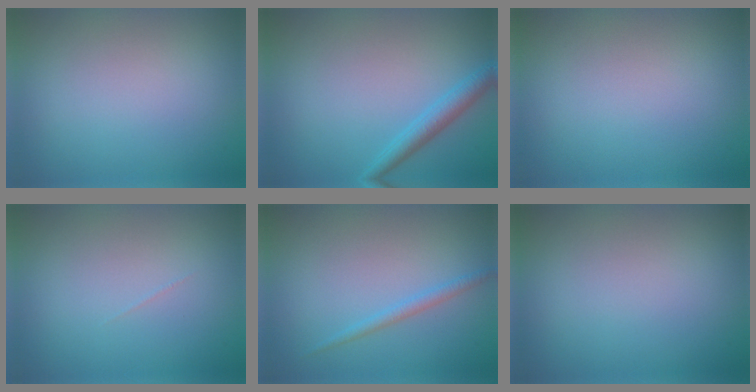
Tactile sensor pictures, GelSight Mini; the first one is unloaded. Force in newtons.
{"total": 2.2, "press": 2.2, "slide": 0.2}
{"total": 0.0}
{"total": 0.0}
{"total": 1.2, "press": 1.2, "slide": 0.1}
{"total": 0.0}